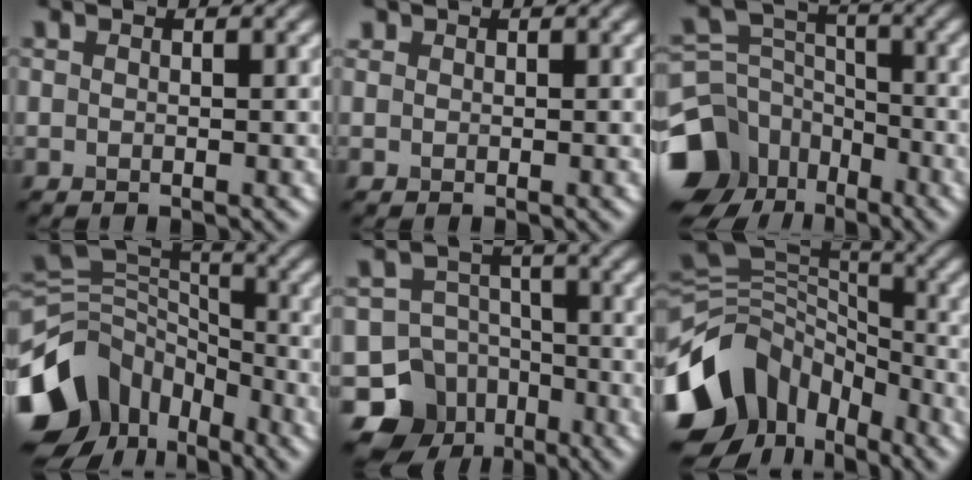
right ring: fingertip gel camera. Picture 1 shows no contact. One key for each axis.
{"total": 0.7, "fx": 0.3, "fy": 0.6, "fz": 0.0, "tx": 0.006, "ty": -0.001, "tz": 0.006}
{"total": 12.2, "fx": -7.1, "fy": 9.0, "fz": 3.9, "tx": -0.109, "ty": -0.026, "tz": -0.127}
{"total": 12.5, "fx": -6.4, "fy": 8.9, "fz": 6.0, "tx": -0.145, "ty": 0.009, "tz": -0.119}
{"total": 11.2, "fx": -6.5, "fy": 8.8, "fz": 2.1, "tx": -0.038, "ty": -0.021, "tz": -0.121}
{"total": 13.4, "fx": -5.7, "fy": 9.6, "fz": 7.4, "tx": -0.166, "ty": 0.011, "tz": -0.119}